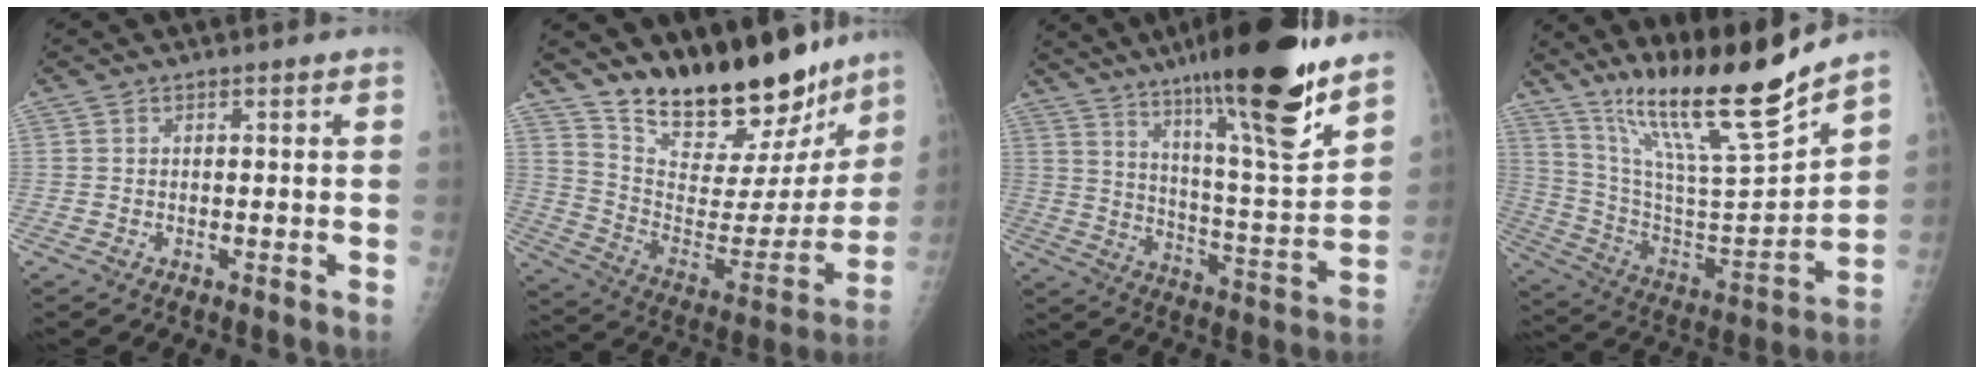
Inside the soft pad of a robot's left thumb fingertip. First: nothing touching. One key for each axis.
{"total": 24.4, "fx": 20.2, "fy": 8.7, "fz": 10.6, "tx": -0.128, "ty": -0.113, "tz": 0.314}
{"total": 24.1, "fx": 16.9, "fy": 2.7, "fz": 17.0, "tx": -0.247, "ty": -0.073, "tz": 0.272}
{"total": 21.9, "fx": 17.5, "fy": 1.1, "fz": 13.1, "tx": -0.193, "ty": -0.096, "tz": 0.319}